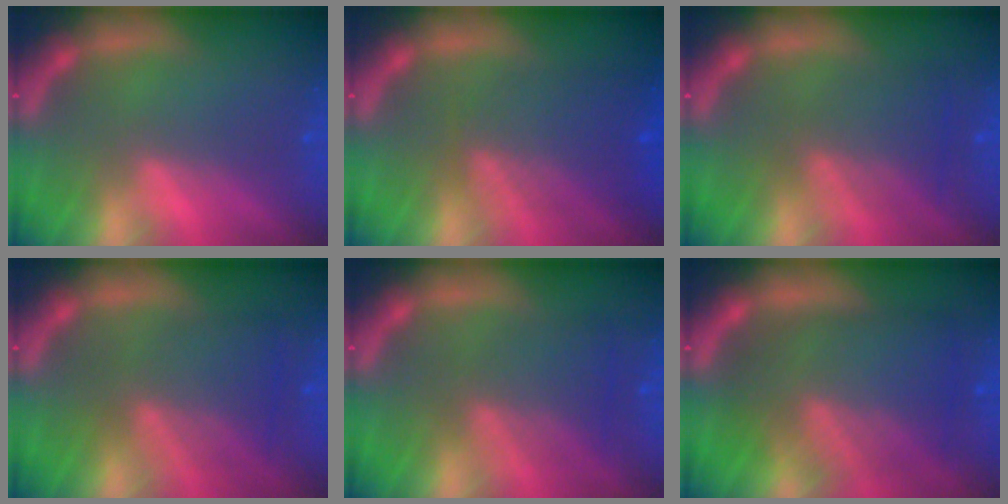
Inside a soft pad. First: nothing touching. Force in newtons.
{"total": 6.1}
{"total": 4.5}
{"total": 6.0}
{"total": 5.0}
{"total": 9.4}